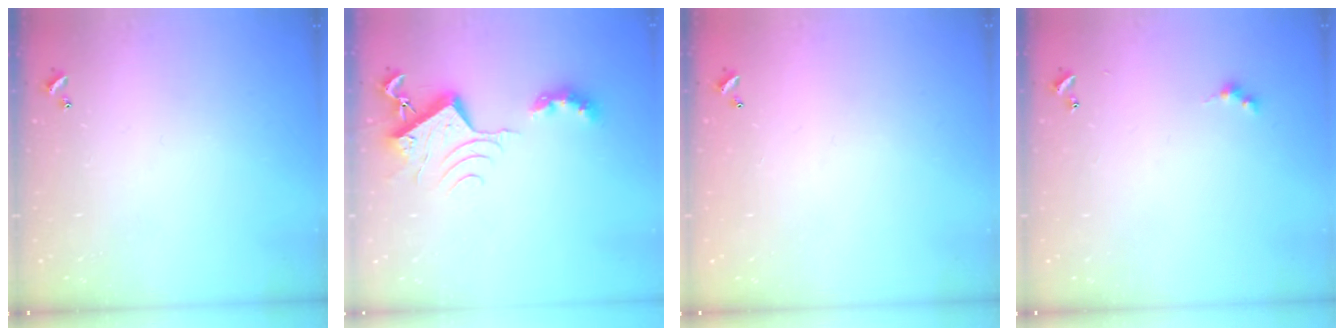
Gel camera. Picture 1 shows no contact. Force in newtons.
{"total": 9.5, "press": 9.4, "slide": 1.1}
{"total": 2.9, "press": 2.9, "slide": 0.1}
{"total": 2.6, "press": 2.6, "slide": 0.5}